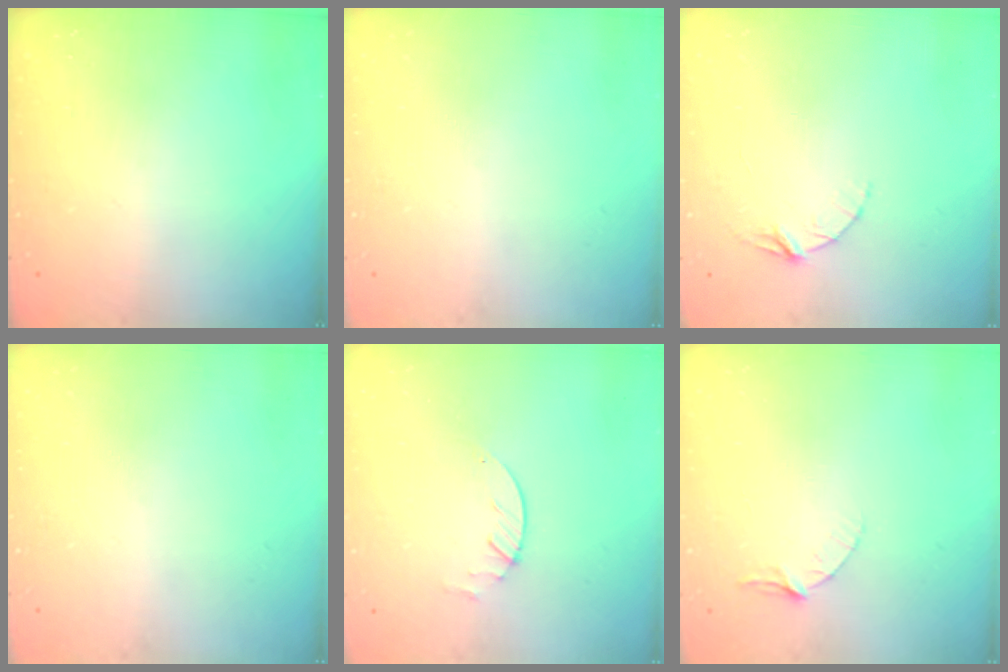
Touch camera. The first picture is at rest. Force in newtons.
{"total": 0.0}
{"total": 3.9, "press": 3.9, "slide": 0.4}
{"total": 0.0}
{"total": 1.9, "press": 1.9, "slide": 0.3}
{"total": 3.5, "press": 3.4, "slide": 0.4}